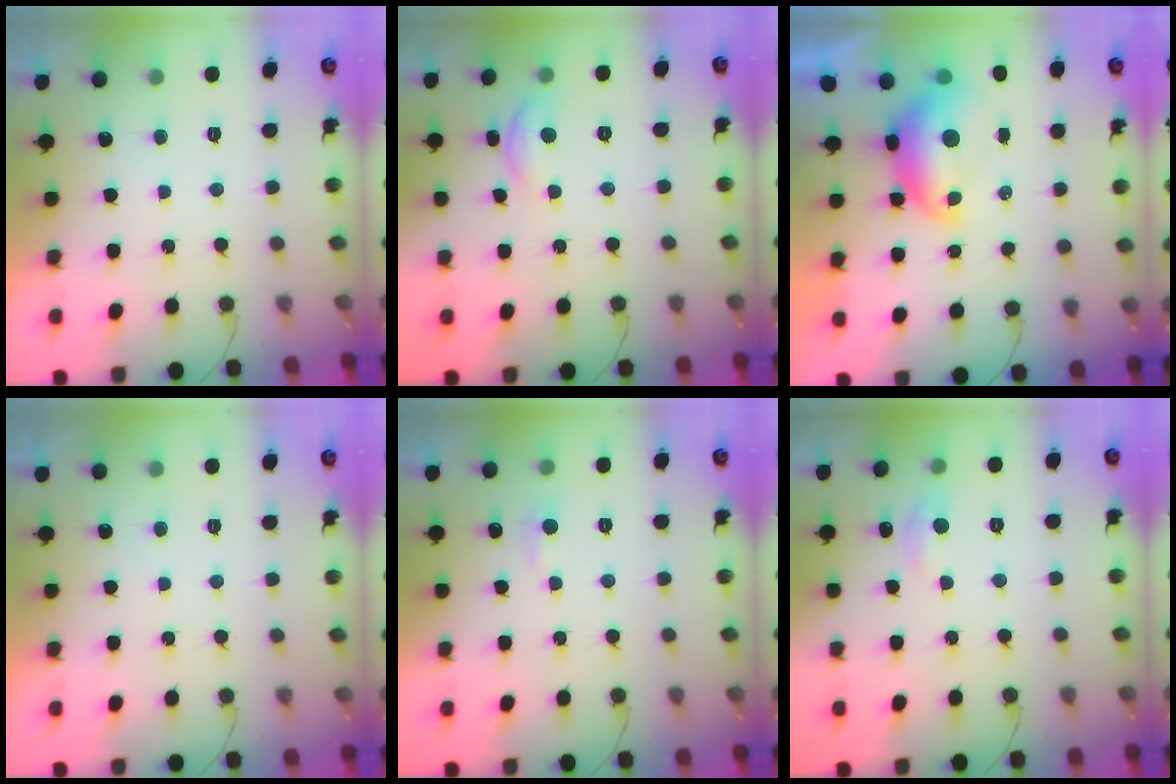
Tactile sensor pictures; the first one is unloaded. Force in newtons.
{"total": 6.7, "press": 6.7, "slide": 0.6}
{"total": 8.9, "press": 8.8, "slide": 1.0}
{"total": 0.0}
{"total": 3.8, "press": 3.7, "slide": 0.6}
{"total": 6.8, "press": 6.7, "slide": 1.0}